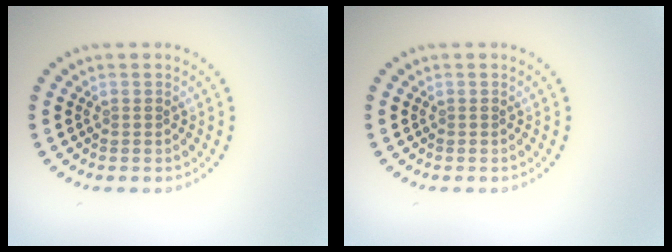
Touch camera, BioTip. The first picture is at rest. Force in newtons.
{"total": 0.0}